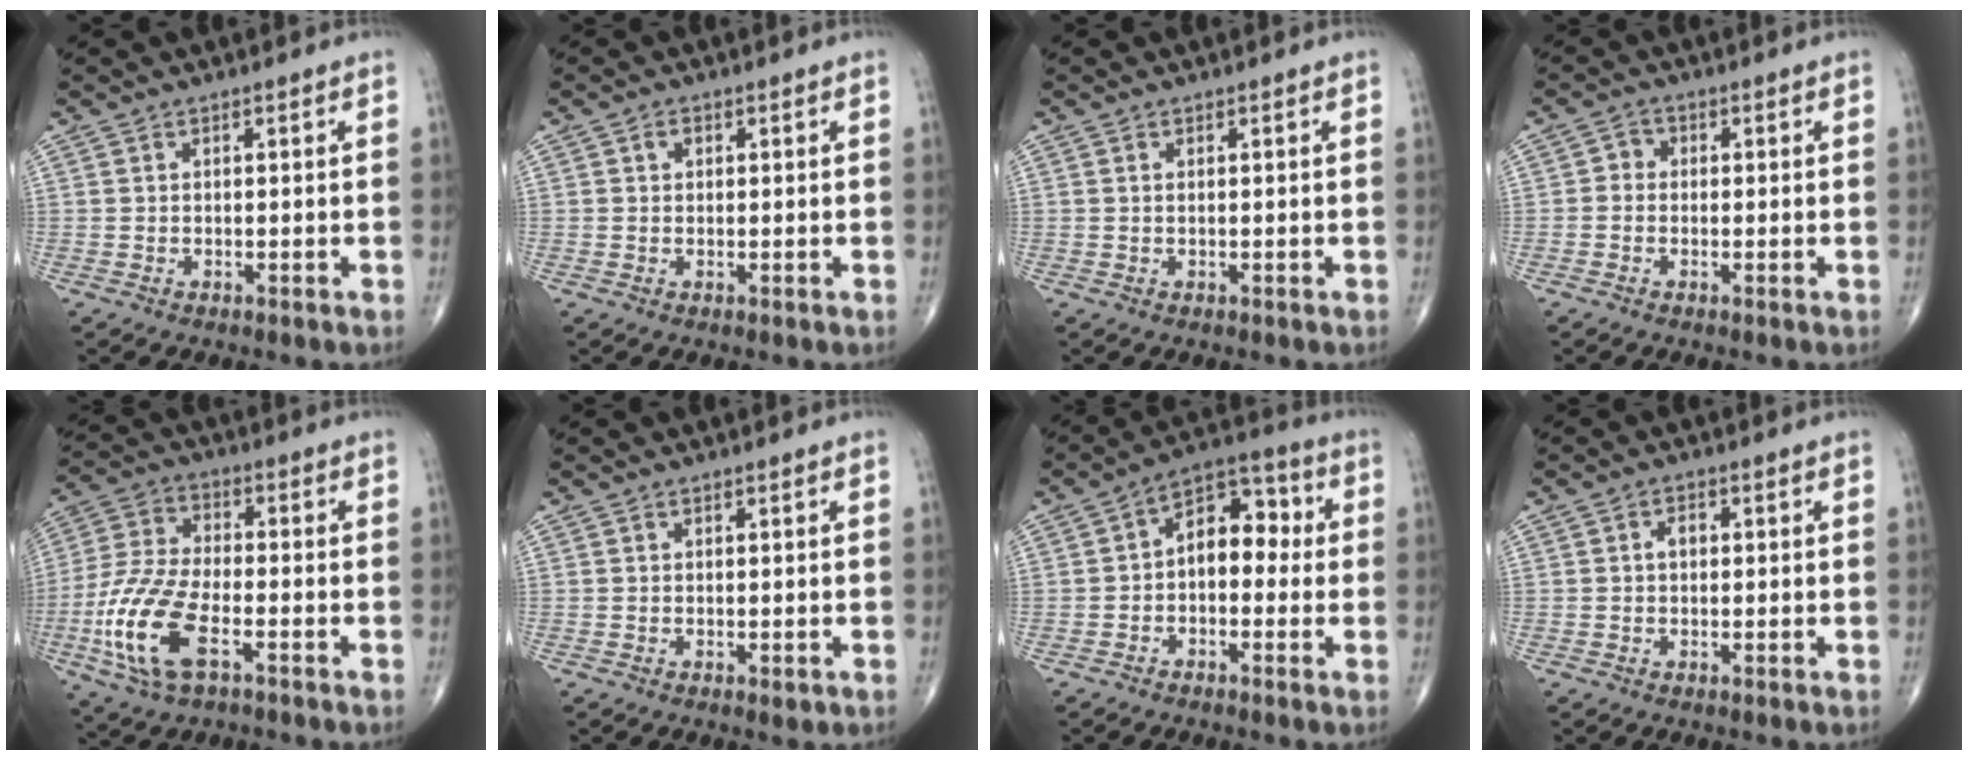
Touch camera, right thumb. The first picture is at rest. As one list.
[{"total": 1.2, "force": [0.4, 1.0, 0.6], "torque": [-0.006, 0.001, 0.004]}, {"total": 0.0}, {"total": 2.1, "force": [-0.3, 1.8, 0.9], "torque": [-0.003, 0.006, -0.014]}, {"total": 15.5, "force": [-5.6, 6.9, 12.7], "torque": [-0.281, 0.018, -0.107]}, {"total": 0.9, "force": [-0.1, 0.5, 0.7], "torque": [-0.005, -0.002, 0.001]}, {"total": 9.6, "force": [0.0, 6.1, 7.5], "torque": [-0.077, 0.033, -0.017]}, {"total": 2.0, "force": [0.2, 1.4, 1.4], "torque": [-0.019, 0.008, 0.001]}]